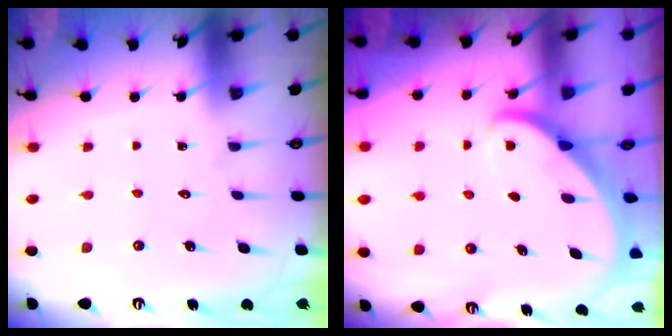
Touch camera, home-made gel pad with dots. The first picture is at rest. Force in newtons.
{"total": 2.2, "press": 2.2, "slide": 0.2}